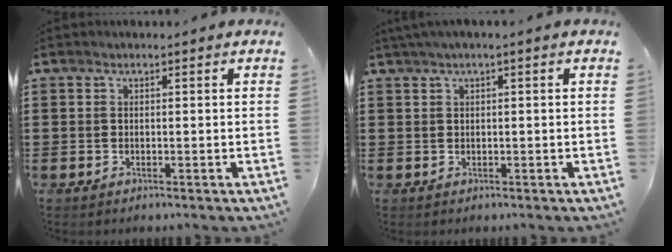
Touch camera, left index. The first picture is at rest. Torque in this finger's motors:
{"motor_torque": [1.10, -1.04, 0.41, 0.12]}